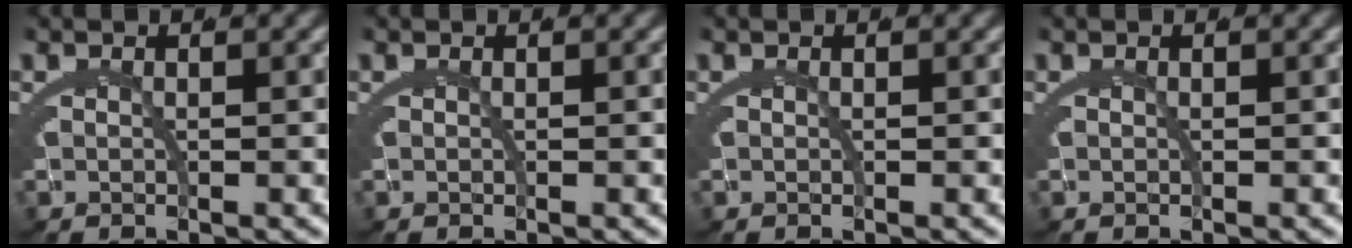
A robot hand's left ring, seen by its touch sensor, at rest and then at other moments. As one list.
[{"total": 0.0}, {"total": 0.0}, {"total": 0.0}]